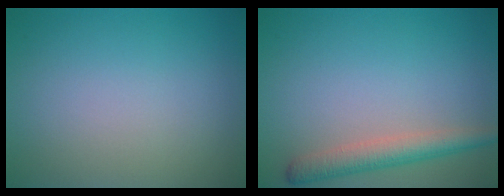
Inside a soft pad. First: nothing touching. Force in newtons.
{"total": 3.3, "press": 3.3, "slide": 0.1}